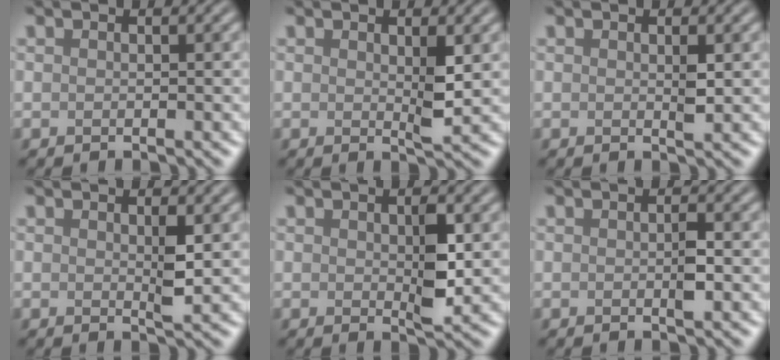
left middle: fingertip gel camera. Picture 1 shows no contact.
{"total": 1.9, "force": [0.4, 0.3, 1.9], "torque": [-0.032, -0.007, 0.008]}
{"total": 1.0, "force": [0.1, 0.2, 1.0], "torque": [-0.019, -0.002, 0.002]}
{"total": 1.7, "force": [0.3, 0.3, 1.7], "torque": [-0.029, -0.003, 0.005]}
{"total": 2.9, "force": [0.2, 1.0, 2.7], "torque": [-0.048, -0.006, 0.006]}
{"total": 1.3, "force": [-0.1, 0.2, 1.3], "torque": [-0.022, -0.001, -0.001]}